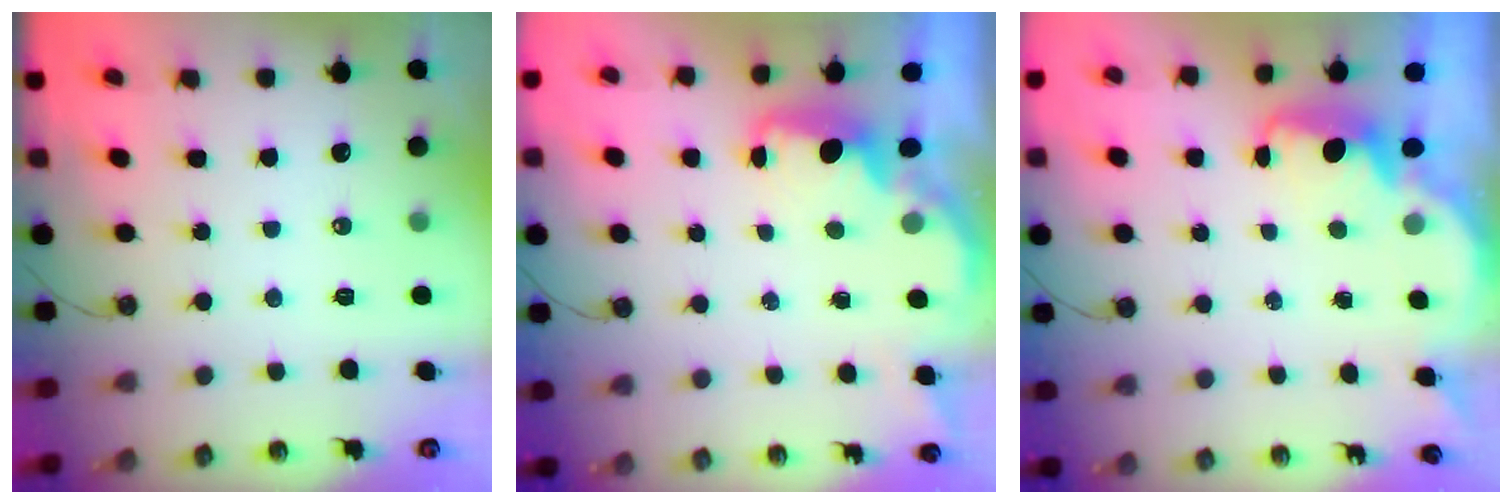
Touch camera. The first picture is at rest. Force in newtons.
{"total": 1.5, "press": 1.3, "slide": 0.7}
{"total": 2.2, "press": 2.1, "slide": 0.6}